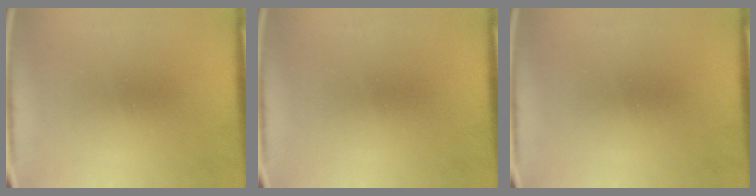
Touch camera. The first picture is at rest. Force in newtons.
{"total": 0.0}
{"total": 0.0}